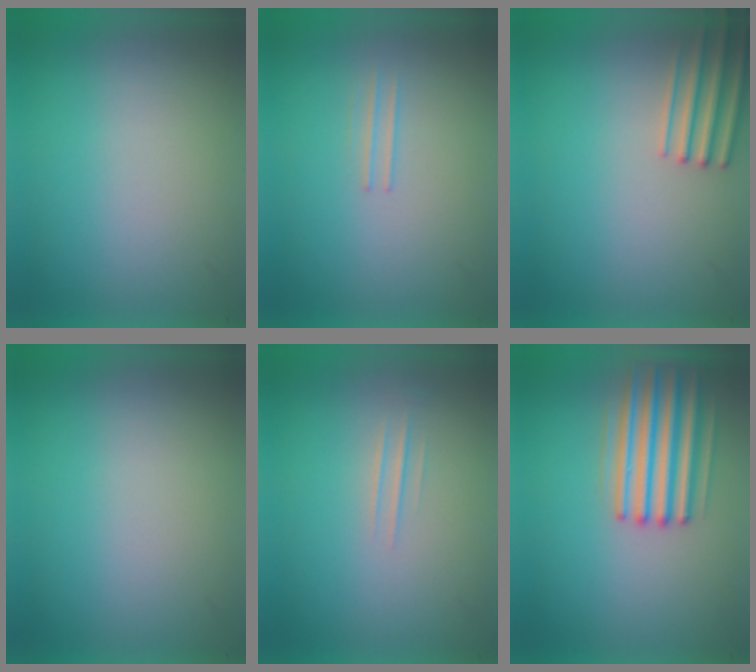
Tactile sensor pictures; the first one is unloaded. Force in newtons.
{"total": 1.2}
{"total": 2.0}
{"total": 1.5}
{"total": 1.1}
{"total": 4.8}